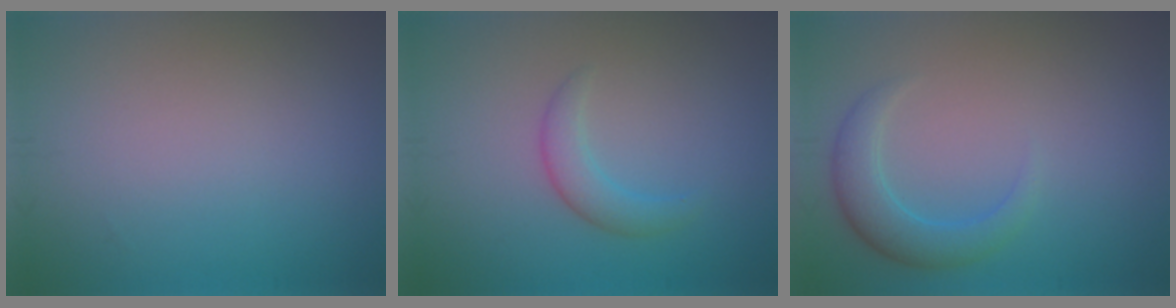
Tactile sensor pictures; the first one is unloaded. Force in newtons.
{"total": 2.2, "press": 2.2, "slide": 0.2}
{"total": 3.3, "press": 3.3, "slide": 0.5}